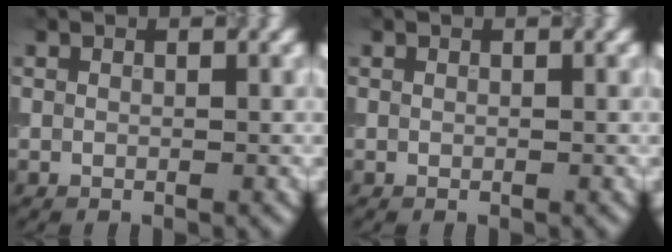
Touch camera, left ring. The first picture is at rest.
{"total": 0.0}